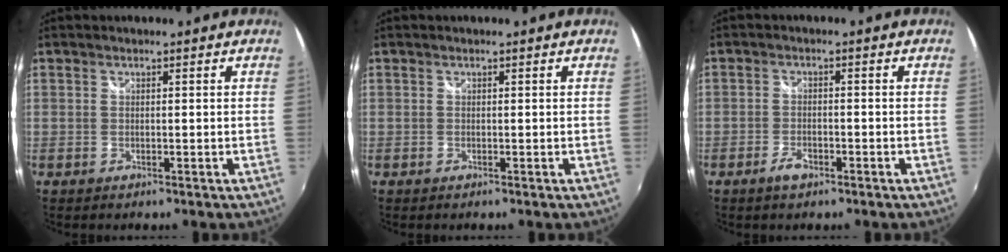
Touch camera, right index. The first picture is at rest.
{"total": 0.0}
{"total": 3.0, "force": [-2.1, 1.4, 1.7], "torque": [-0.041, -0.003, -0.040]}